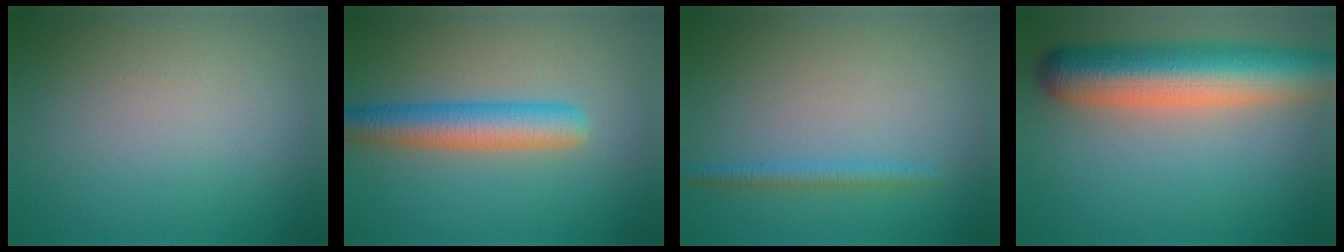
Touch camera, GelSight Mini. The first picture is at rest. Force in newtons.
{"total": 5.0, "press": 5.0, "slide": 0.1}
{"total": 1.5, "press": 1.5, "slide": 0.2}
{"total": 10.1, "press": 10.1, "slide": 0.6}